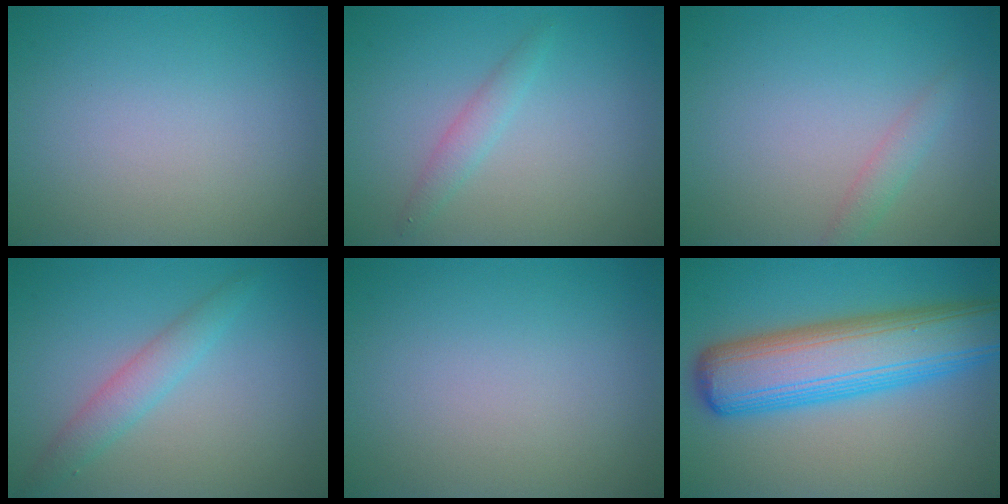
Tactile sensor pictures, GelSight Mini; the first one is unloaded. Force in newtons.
{"total": 1.5, "press": 1.5, "slide": 0.0}
{"total": 1.3, "press": 1.3, "slide": 0.1}
{"total": 2.4, "press": 2.4, "slide": 0.1}
{"total": 0.0}
{"total": 10.4, "press": 10.4, "slide": 0.2}